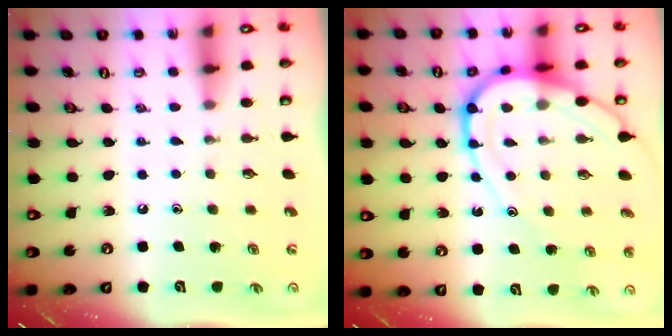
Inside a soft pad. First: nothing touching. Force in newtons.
{"total": 14.8, "press": 14.8, "slide": 1.5}